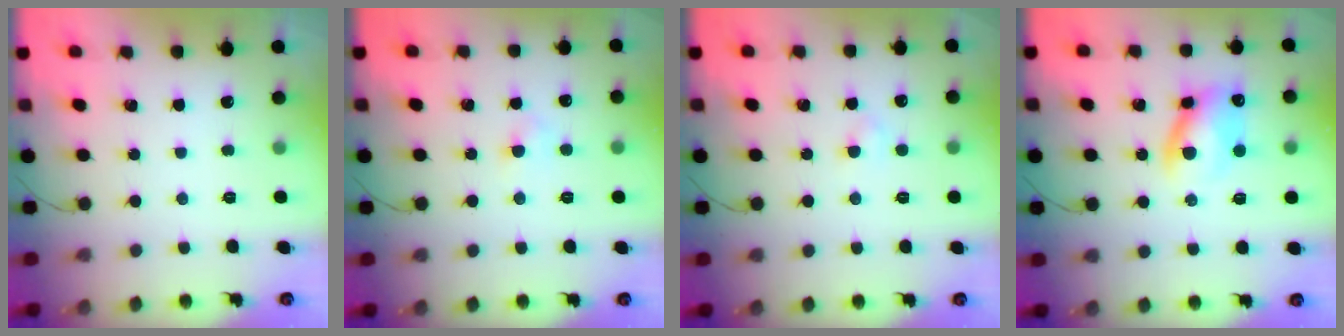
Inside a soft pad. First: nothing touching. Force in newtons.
{"total": 3.1, "press": 2.9, "slide": 1.0}
{"total": 1.8, "press": 1.6, "slide": 0.8}
{"total": 10.8, "press": 10.6, "slide": 2.1}